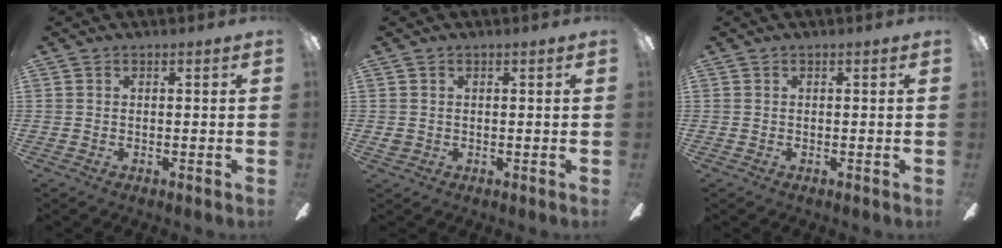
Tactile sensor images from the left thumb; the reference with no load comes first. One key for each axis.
{"total": 1.4, "fx": 0.4, "fy": 1.3, "fz": 0.2, "tx": -0.005, "ty": 0.005, "tz": 0.005}
{"total": 0.0}